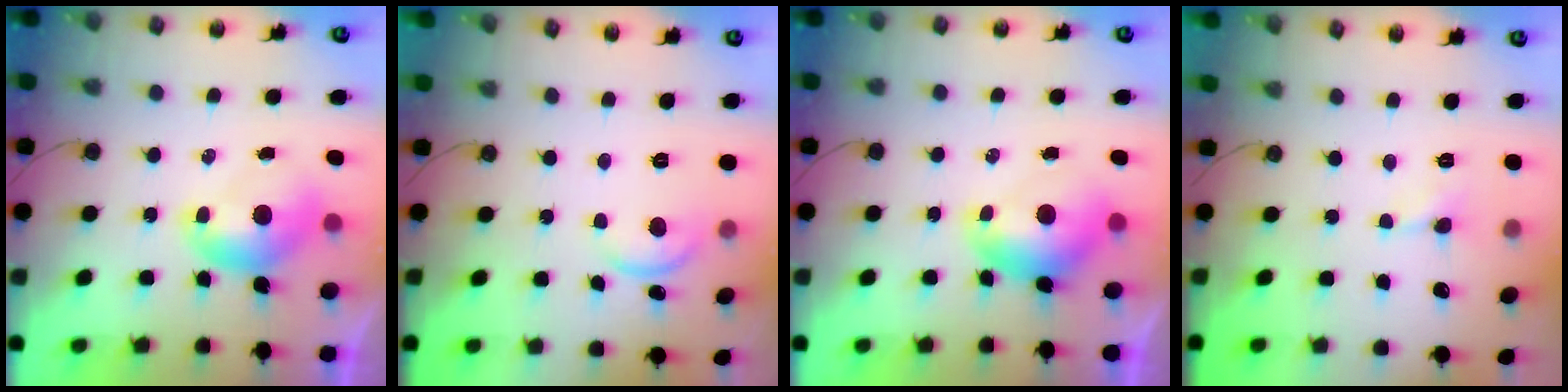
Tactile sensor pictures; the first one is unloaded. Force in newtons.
{"total": 2.0, "press": 2.0, "slide": 0.2}
{"total": 0.0}
{"total": 0.6, "press": 0.5, "slide": 0.3}